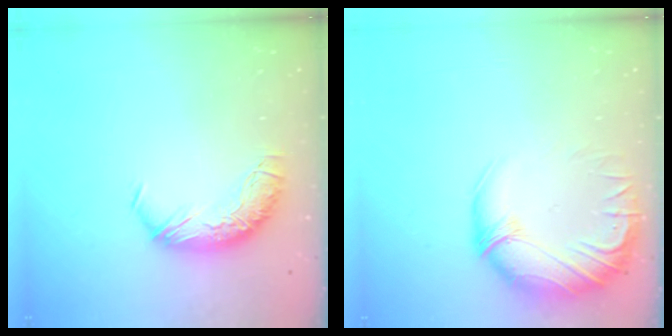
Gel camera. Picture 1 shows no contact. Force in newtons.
{"total": 4.1, "press": 1.2, "slide": 3.9}